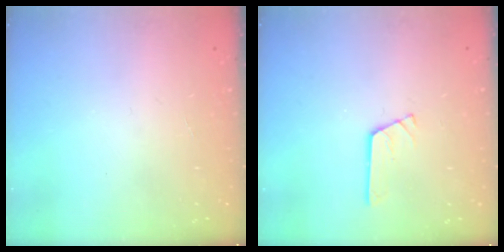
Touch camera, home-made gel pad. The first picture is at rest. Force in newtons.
{"total": 2.9, "press": 2.9, "slide": 0.2}